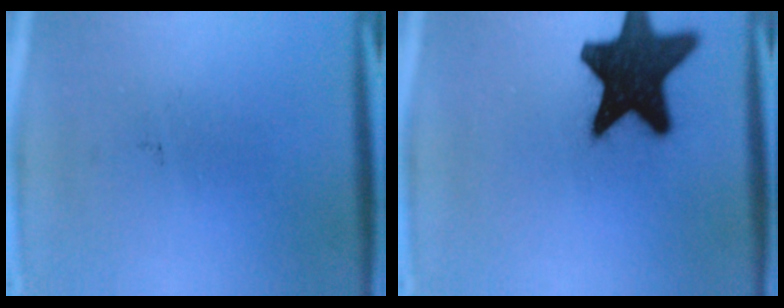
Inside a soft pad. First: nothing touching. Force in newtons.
{"total": 18.0}